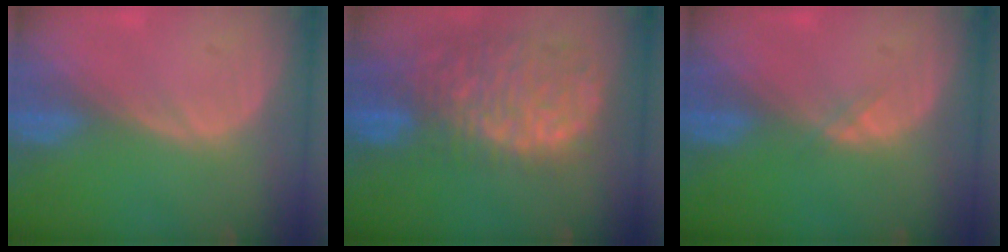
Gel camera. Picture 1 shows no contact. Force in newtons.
{"total": 13.3, "press": 11.0, "slide": 7.5}
{"total": 0.6, "press": 0.6, "slide": 0.1}